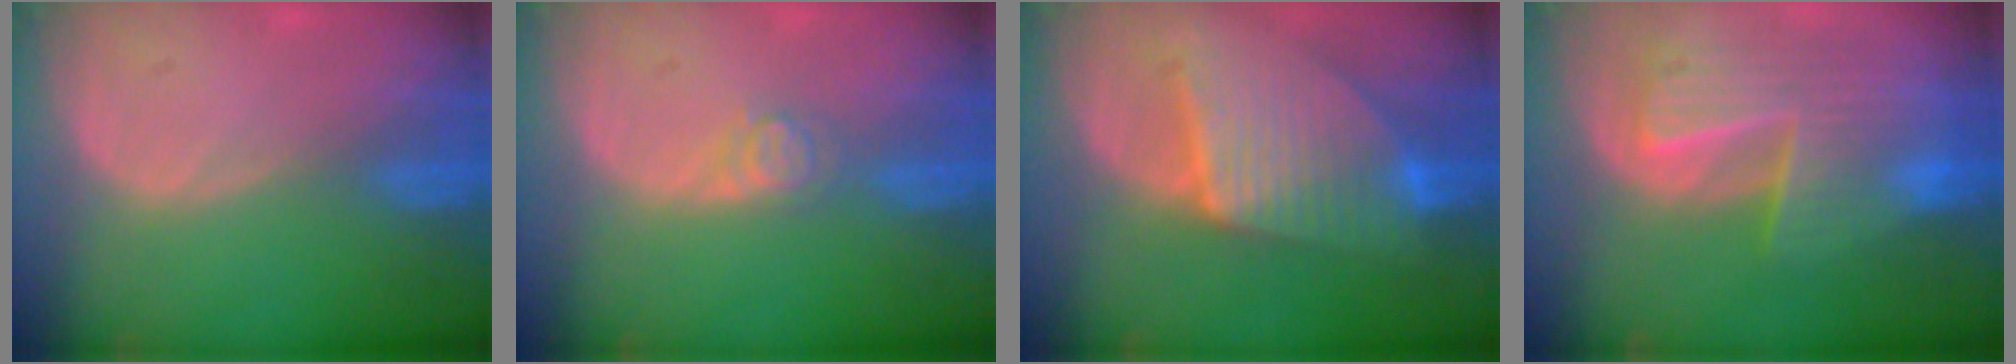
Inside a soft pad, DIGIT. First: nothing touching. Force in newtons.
{"total": 2.6, "press": 2.6, "slide": 0.3}
{"total": 9.5, "press": 9.5, "slide": 0.8}
{"total": 10.1, "press": 8.8, "slide": 5.0}